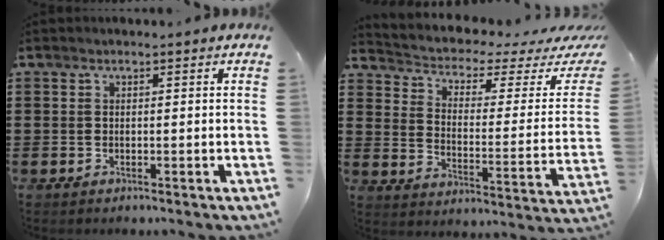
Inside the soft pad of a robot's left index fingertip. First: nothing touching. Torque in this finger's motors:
{"motor_torque": [1.20, -0.94, 0.32, 0.02]}